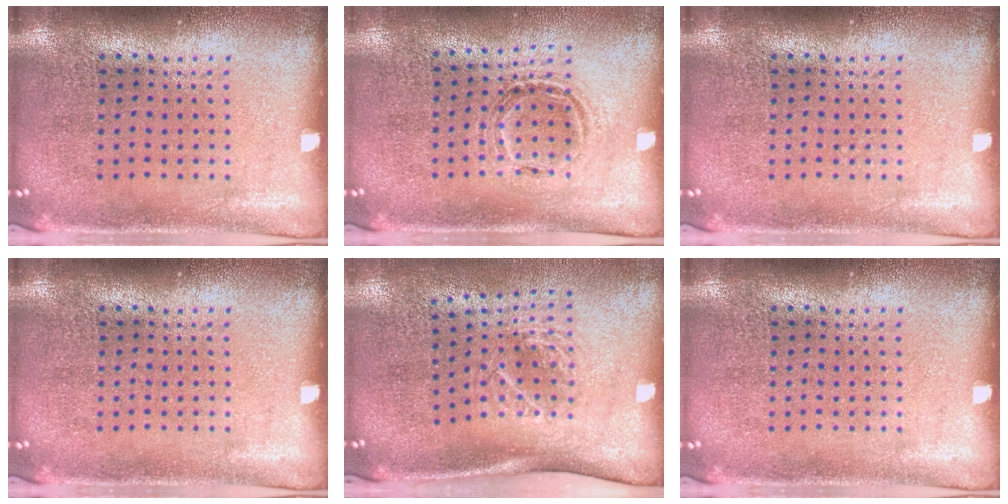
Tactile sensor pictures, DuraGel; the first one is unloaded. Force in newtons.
{"total": 1.0, "press": 1.0, "slide": 0.2}
{"total": 0.0}
{"total": 0.0}
{"total": 1.9, "press": 1.3, "slide": 1.4}
{"total": 0.0}